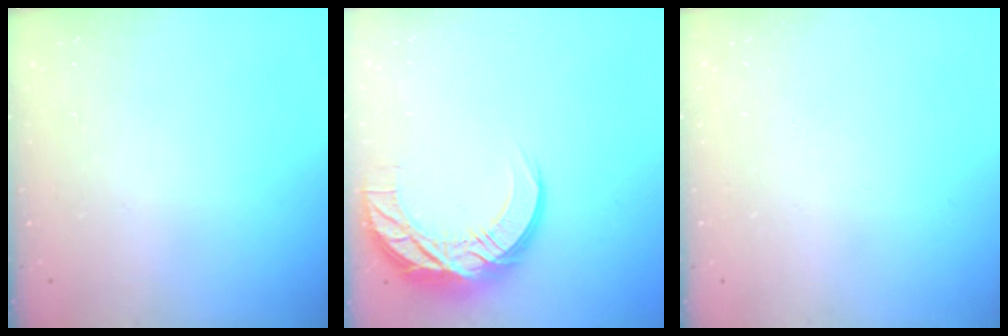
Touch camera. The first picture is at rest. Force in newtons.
{"total": 13.7, "press": 13.7, "slide": 0.9}
{"total": 0.0}